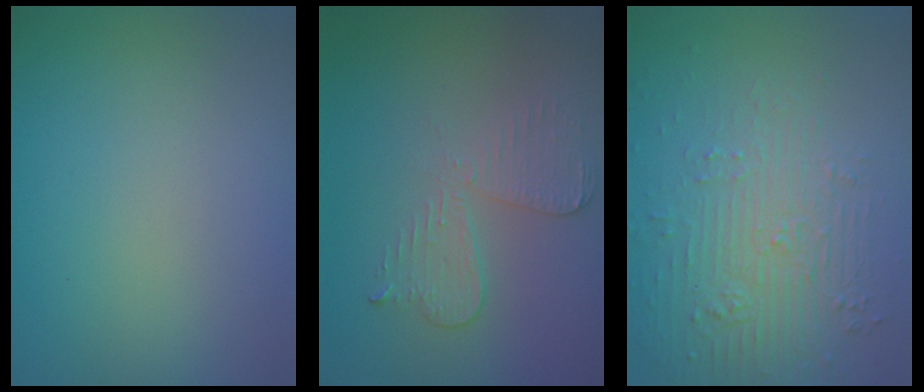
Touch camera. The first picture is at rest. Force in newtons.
{"total": 3.0, "press": 2.7, "slide": 1.2}
{"total": 6.0, "press": 3.6, "slide": 4.8}